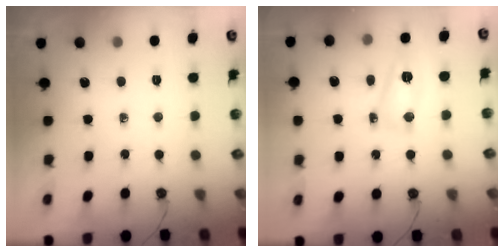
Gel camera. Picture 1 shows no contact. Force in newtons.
{"total": 7.2, "press": 7.2, "slide": 1.0}